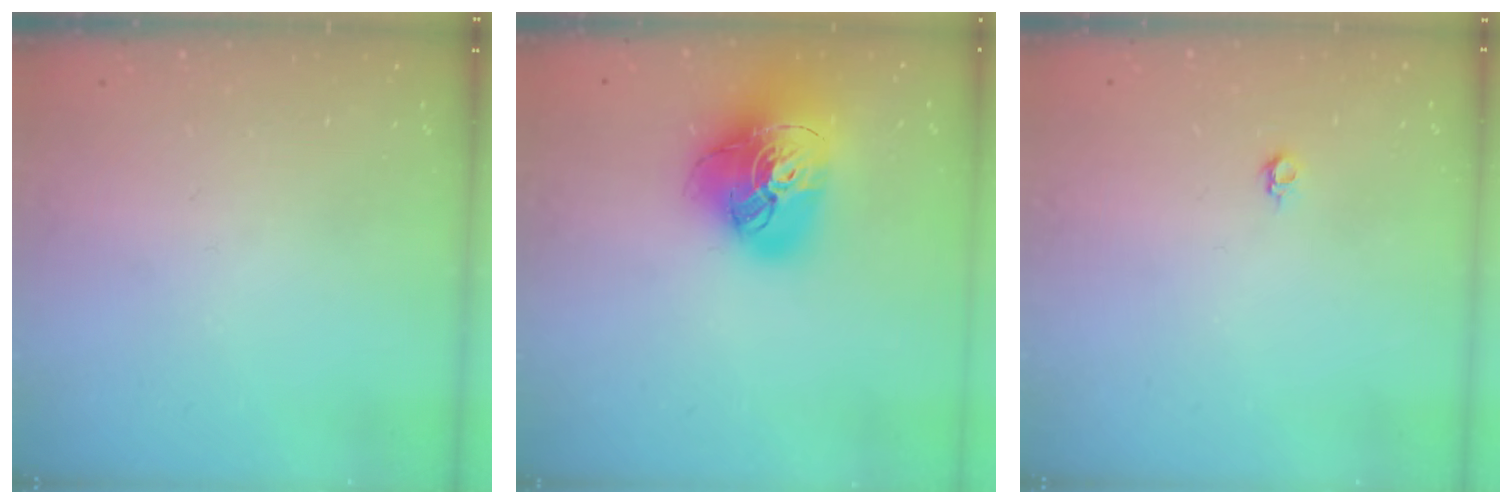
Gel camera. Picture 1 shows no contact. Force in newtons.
{"total": 20.6, "press": 20.5, "slide": 2.1}
{"total": 4.0, "press": 4.0, "slide": 0.6}